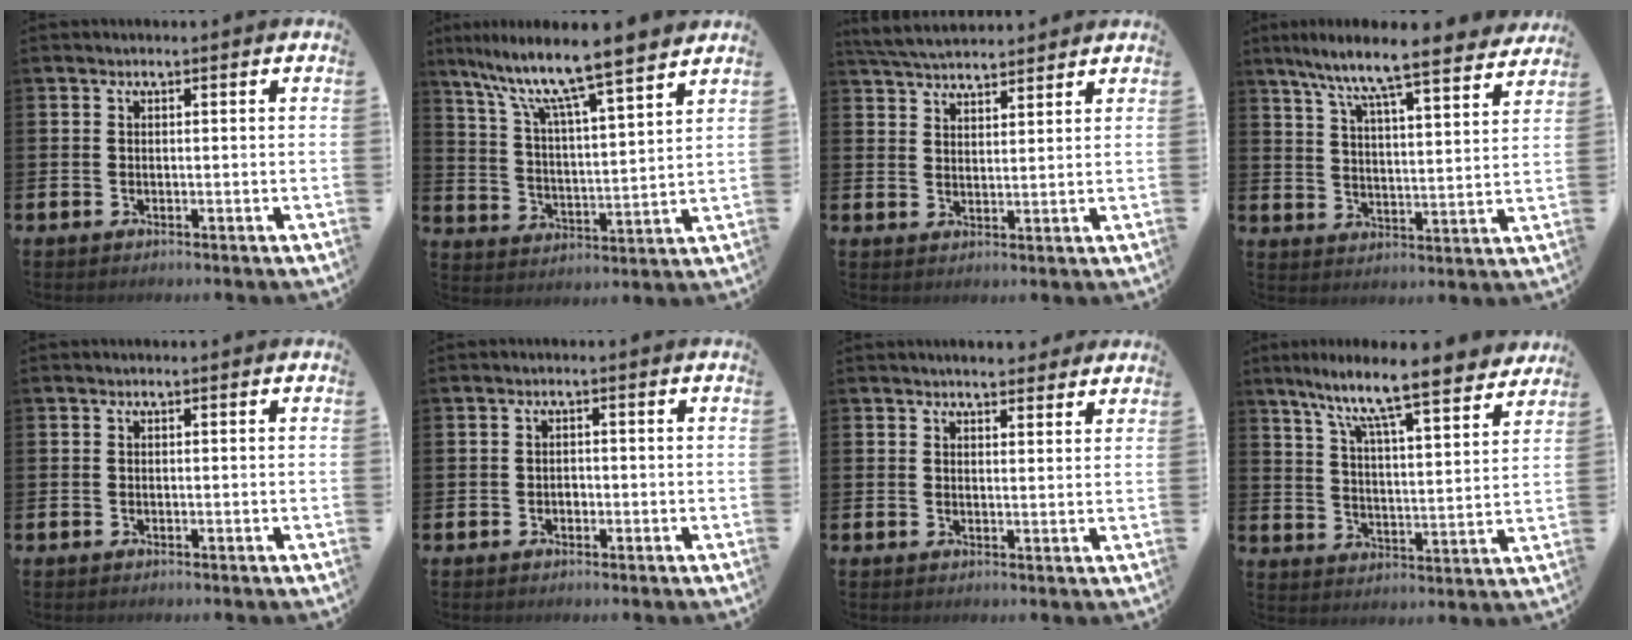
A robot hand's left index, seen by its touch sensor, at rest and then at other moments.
{"total": 10.6, "force": [9.3, 0.6, 5.1], "torque": [-0.126, -0.064, 0.154]}
{"total": 4.6, "force": [4.5, 0.6, 0.6], "torque": [-0.029, -0.019, 0.083]}
{"total": 8.8, "force": [8.2, 0.1, 3.2], "torque": [-0.084, -0.065, 0.136]}
{"total": 0.0}
{"total": 0.9, "force": [-0.3, 0.8, 0.4], "torque": [-0.007, 0.002, -0.008]}
{"total": 3.0, "force": [3.0, 0.4, 0.0], "torque": [-0.003, -0.013, 0.055]}
{"total": 9.7, "force": [8.6, 0.5, 4.5], "torque": [-0.110, -0.066, 0.142]}